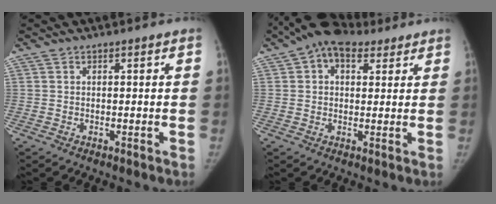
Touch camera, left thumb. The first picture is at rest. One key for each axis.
{"total": 8.1, "fx": 4.9, "fy": 5.0, "fz": 4.0, "tx": -0.041, "ty": 0.000, "tz": 0.078}